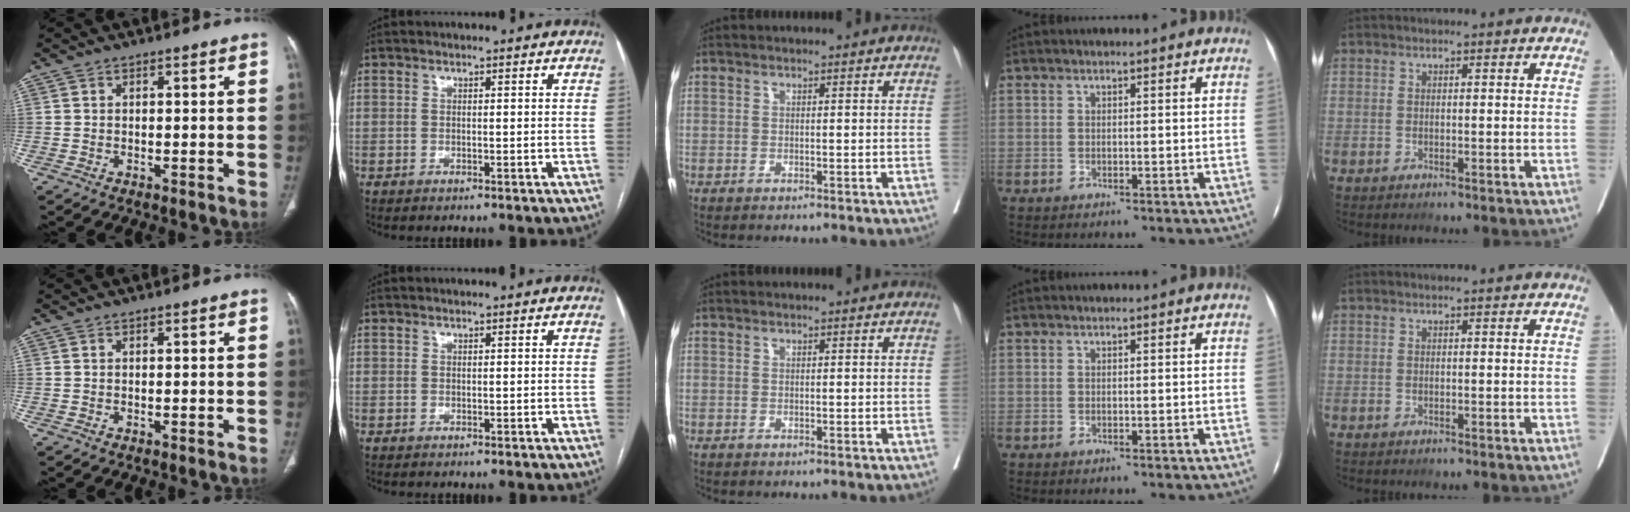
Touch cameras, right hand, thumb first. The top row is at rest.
{}